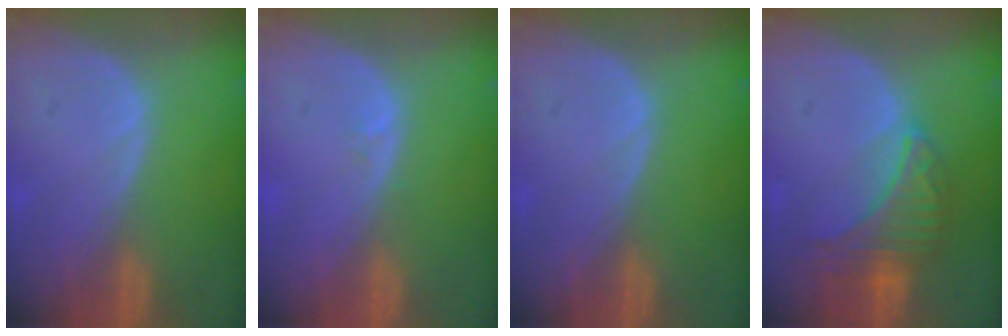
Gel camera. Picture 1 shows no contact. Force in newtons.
{"total": 0.6, "press": 0.5, "slide": 0.4}
{"total": 0.0}
{"total": 6.8, "press": 6.8, "slide": 0.2}